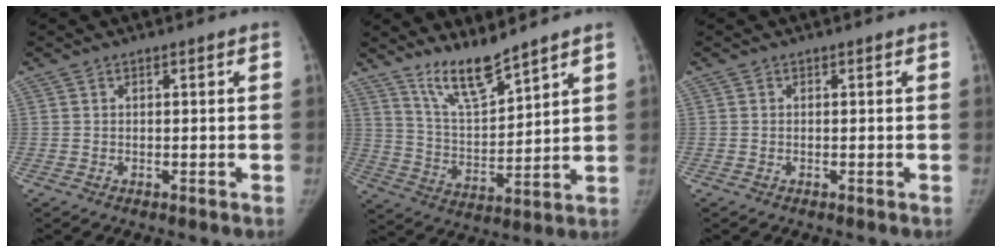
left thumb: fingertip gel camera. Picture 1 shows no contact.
{"total": 10.3, "force": [8.6, 1.8, 5.5], "torque": [-0.090, -0.068, 0.171]}
{"total": 0.0}